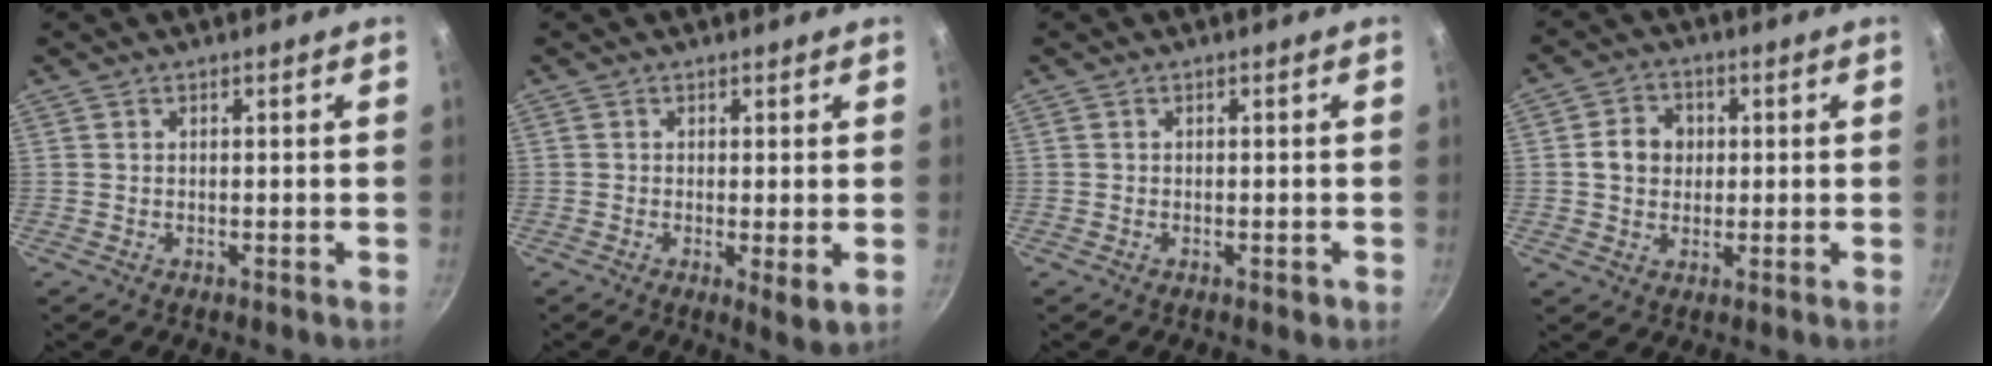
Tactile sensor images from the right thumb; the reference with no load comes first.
{"total": 3.7, "force": [-0.3, 1.0, 3.6], "torque": [-0.056, -0.015, -0.005]}
{"total": 1.0, "force": [-0.5, 0.6, 0.7], "torque": [-0.007, 0.003, -0.007]}
{"total": 6.2, "force": [0.6, 5.4, 2.9], "torque": [-0.022, 0.007, 0.001]}